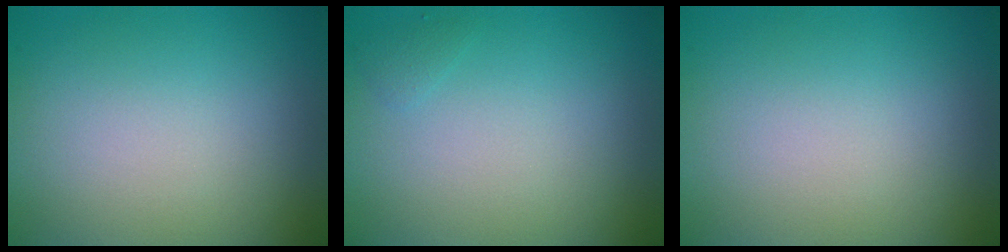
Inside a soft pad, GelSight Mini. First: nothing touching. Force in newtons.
{"total": 0.5, "press": 0.5, "slide": 0.1}
{"total": 0.0}